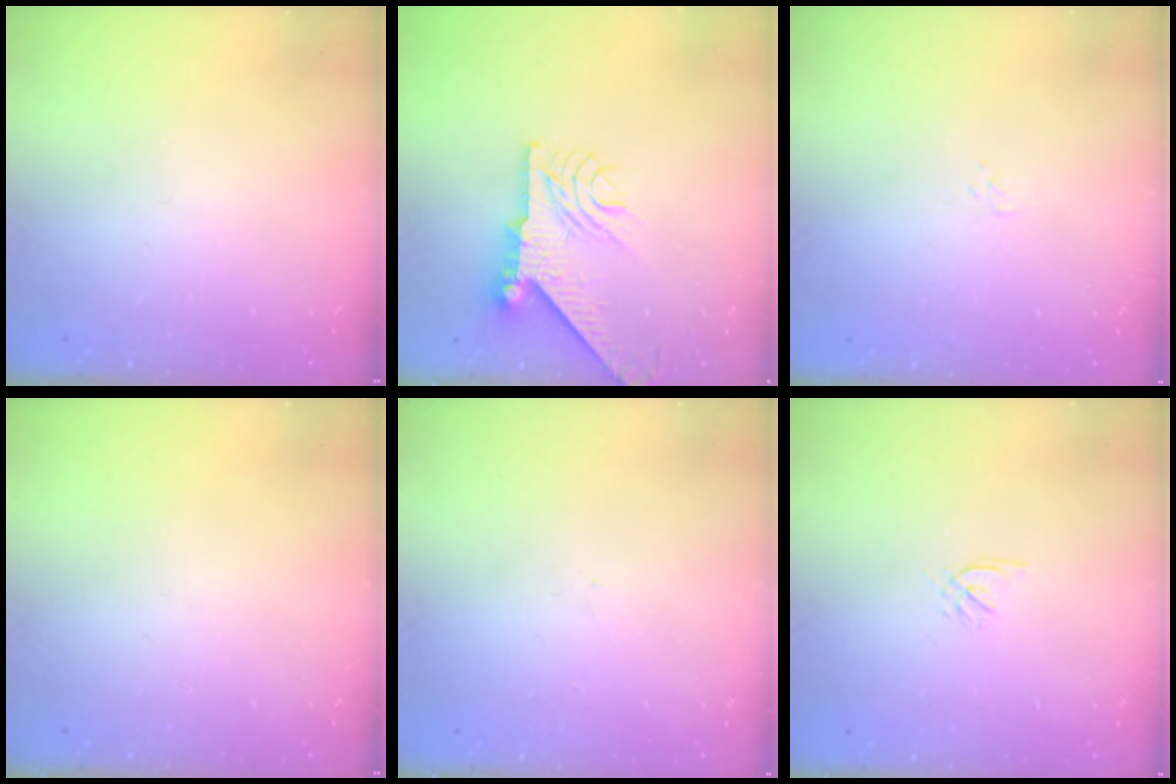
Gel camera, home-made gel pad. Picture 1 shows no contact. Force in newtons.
{"total": 9.5, "press": 9.4, "slide": 1.1}
{"total": 2.9, "press": 2.9, "slide": 0.3}
{"total": 0.0}
{"total": 0.0}
{"total": 0.5, "press": 0.3, "slide": 0.4}